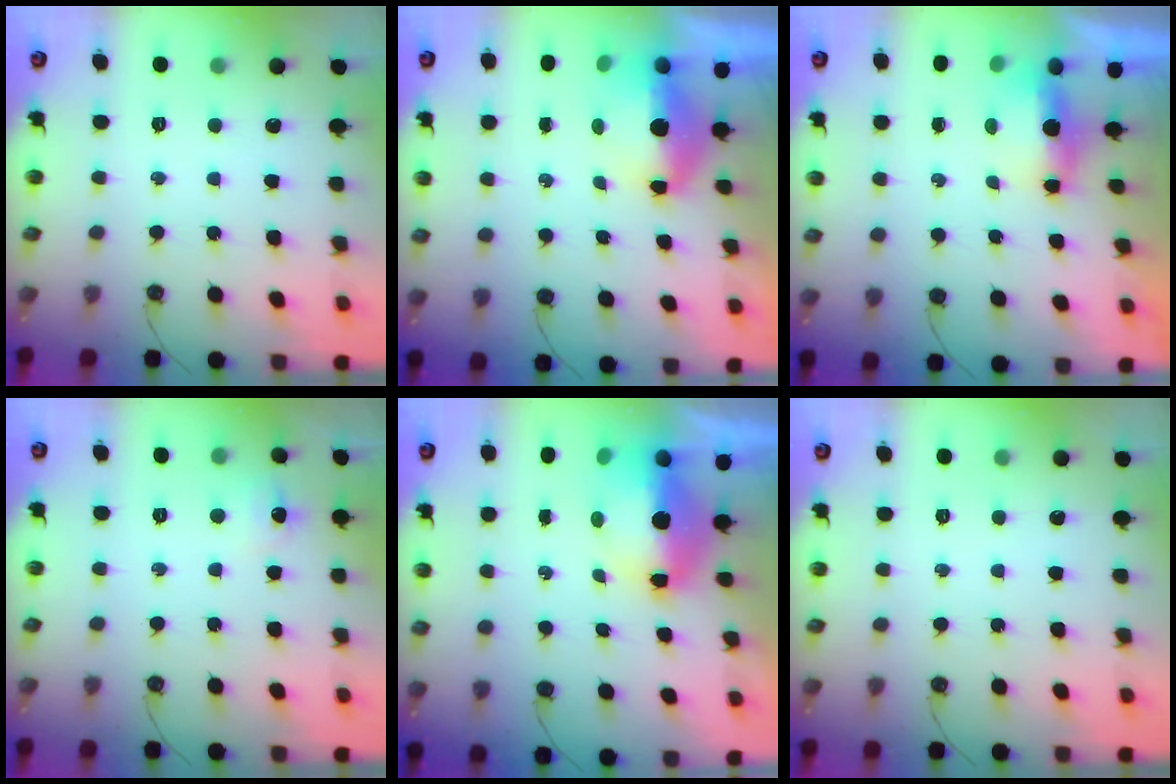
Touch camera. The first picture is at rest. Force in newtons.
{"total": 13.3, "press": 8.1, "slide": 10.5}
{"total": 5.1, "press": 4.9, "slide": 1.3}
{"total": 6.7, "press": 6.7, "slide": 0.8}
{"total": 8.7, "press": 8.5, "slide": 1.8}
{"total": 0.0}